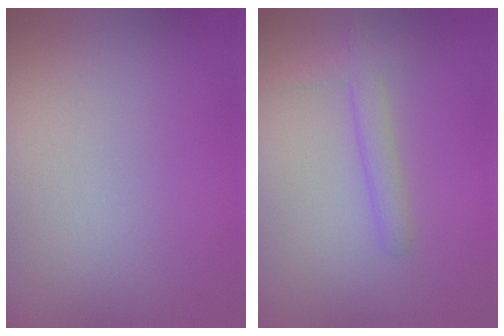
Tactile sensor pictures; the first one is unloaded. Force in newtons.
{"total": 2.1, "press": 2.1, "slide": 0.1}